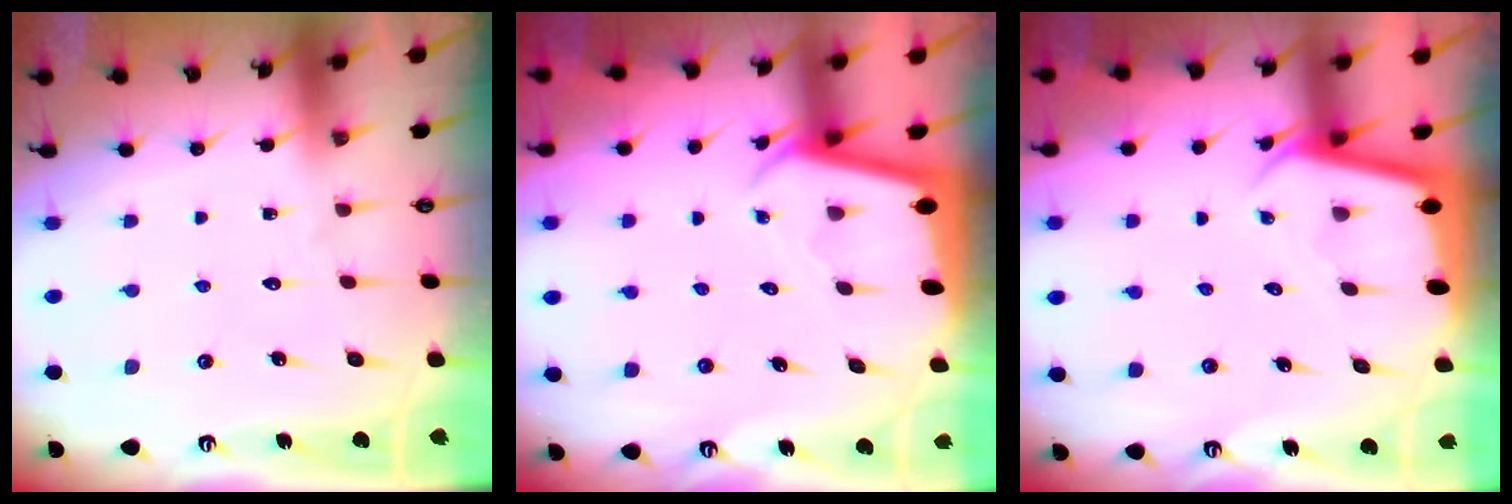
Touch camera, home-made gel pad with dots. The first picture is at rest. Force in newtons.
{"total": 2.0, "press": 2.0, "slide": 0.1}
{"total": 2.3, "press": 2.3, "slide": 0.1}